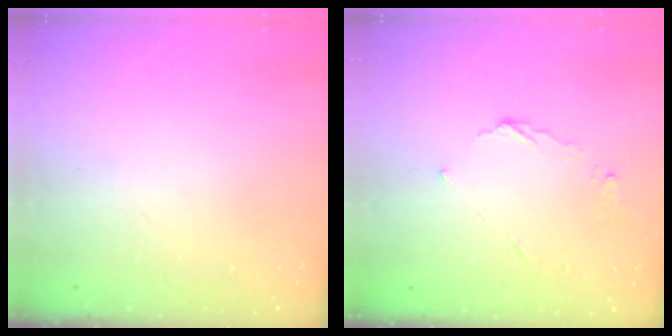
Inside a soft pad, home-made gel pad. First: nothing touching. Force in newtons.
{"total": 4.2, "press": 4.2, "slide": 0.4}